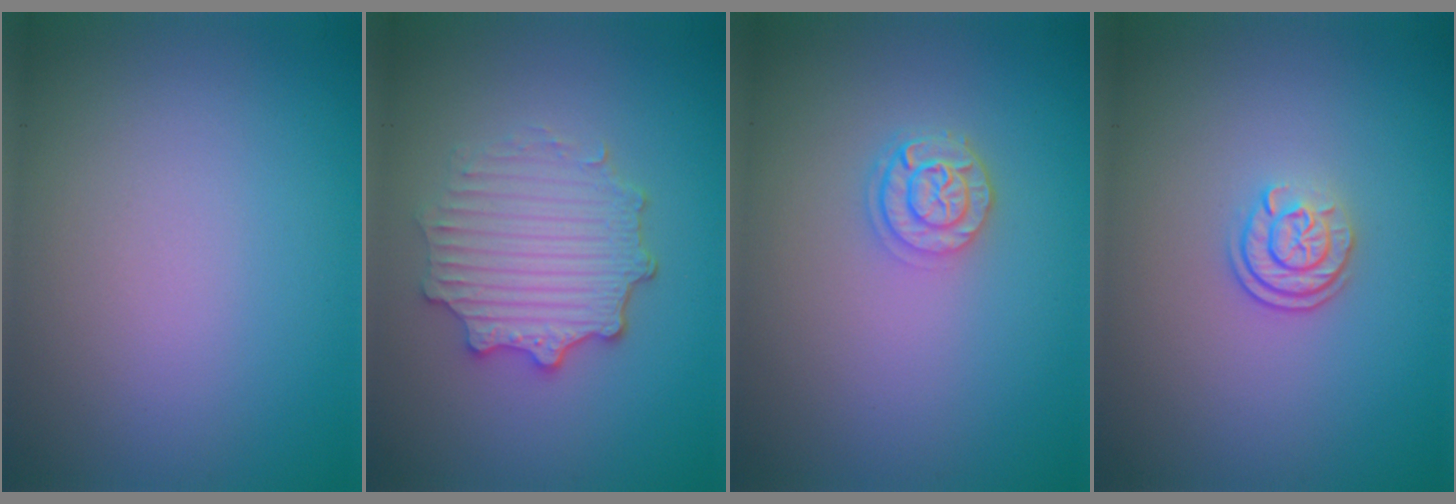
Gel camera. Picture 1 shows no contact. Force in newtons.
{"total": 4.4, "press": 3.7, "slide": 2.4}
{"total": 2.4, "press": 2.0, "slide": 1.3}
{"total": 2.3, "press": 1.7, "slide": 1.5}